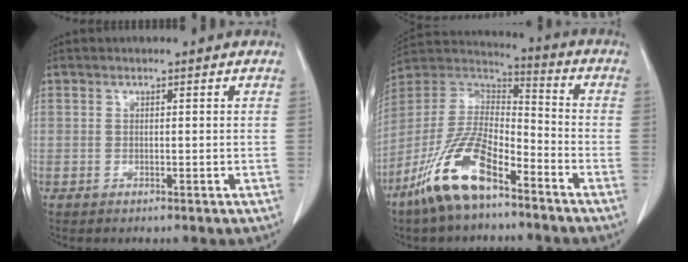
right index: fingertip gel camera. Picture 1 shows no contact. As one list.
[{"total": 14.7, "force": [-9.4, 4.7, 10.3], "torque": [-0.211, 0.005, -0.179]}]